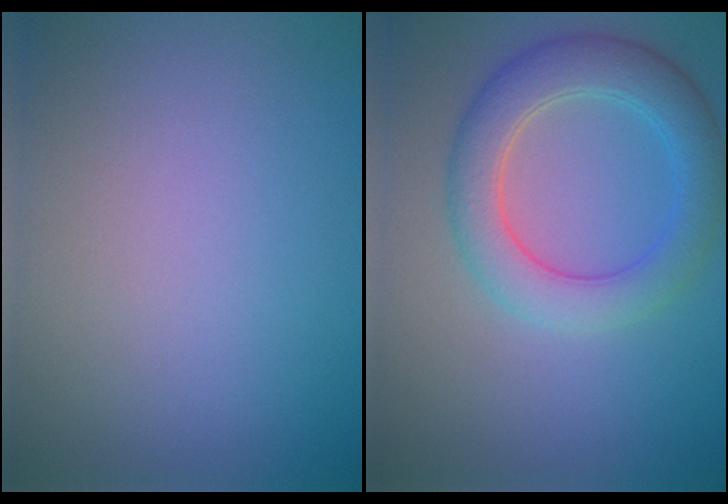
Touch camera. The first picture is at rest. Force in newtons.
{"total": 5.1, "press": 5.1, "slide": 0.2}